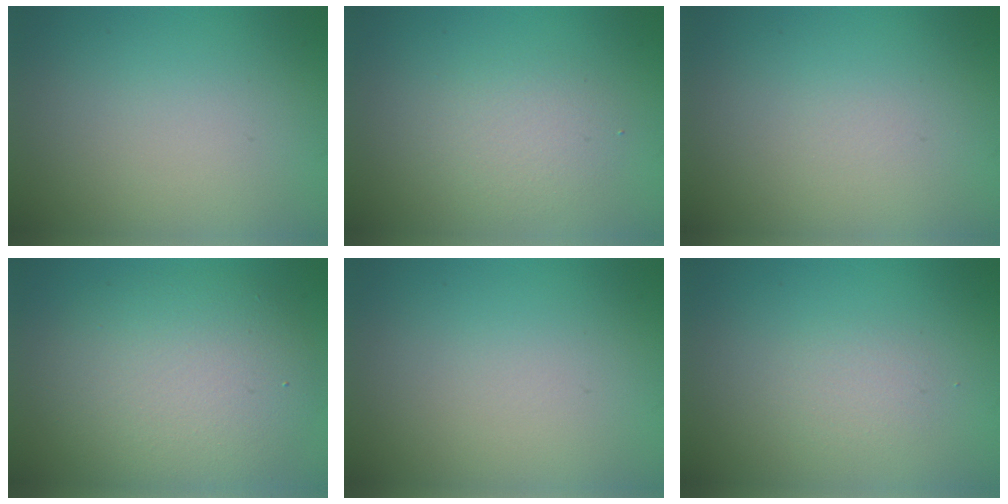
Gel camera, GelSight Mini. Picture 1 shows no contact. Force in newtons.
{"total": 2.2, "press": 2.2, "slide": 0.0}
{"total": 0.0}
{"total": 7.6, "press": 7.6, "slide": 0.4}
{"total": 0.0}
{"total": 1.2, "press": 1.2, "slide": 0.0}